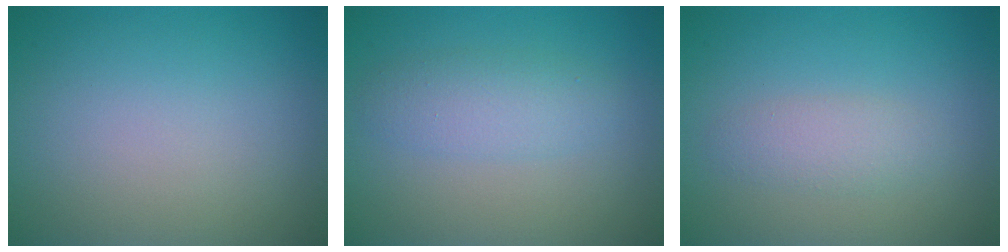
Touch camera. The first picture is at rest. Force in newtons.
{"total": 2.8, "press": 2.8, "slide": 0.1}
{"total": 1.9, "press": 1.9, "slide": 0.1}